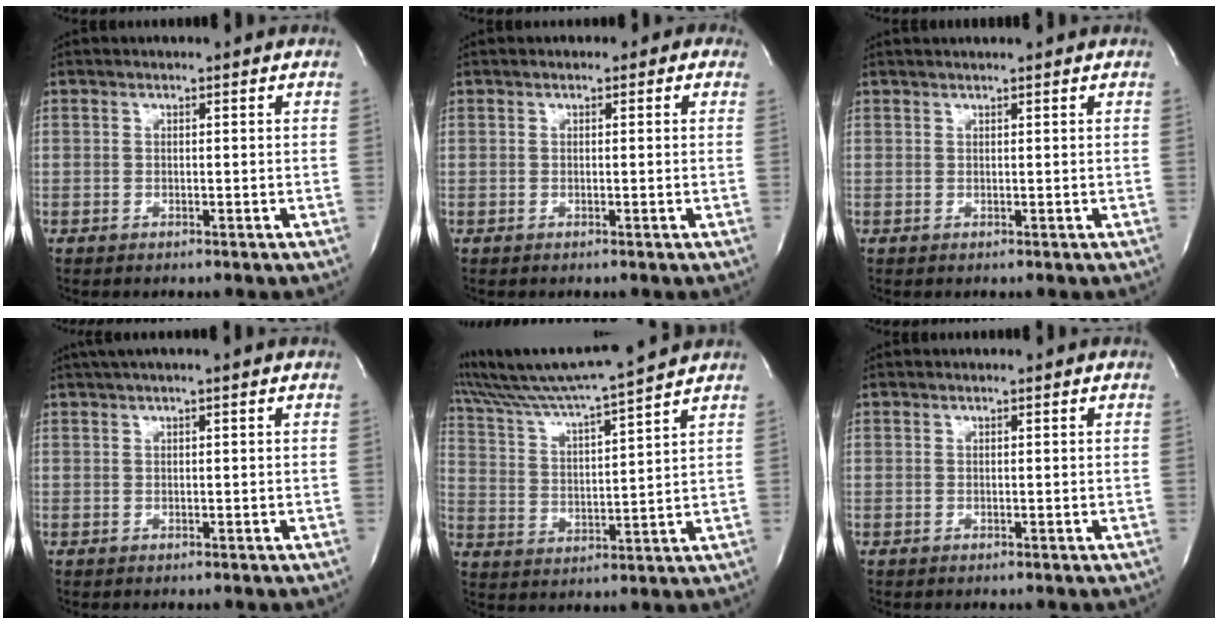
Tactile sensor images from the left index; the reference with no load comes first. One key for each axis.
{"total": 0.9, "fx": 0.2, "fy": 0.8, "fz": 0.3, "tx": 0.004, "ty": 0.001, "tz": -0.006}
{"total": 3.4, "fx": 3.1, "fy": 0.0, "fz": 1.5, "tx": -0.019, "ty": 0.022, "tz": 0.039}
{"total": 2.0, "fx": 1.1, "fy": -0.2, "fz": 1.6, "tx": -0.036, "ty": 0.018, "tz": 0.024}
{"total": 15.6, "fx": 13.8, "fy": -1.7, "fz": 6.9, "tx": -0.134, "ty": -0.007, "tz": 0.220}
{"total": 0.0}